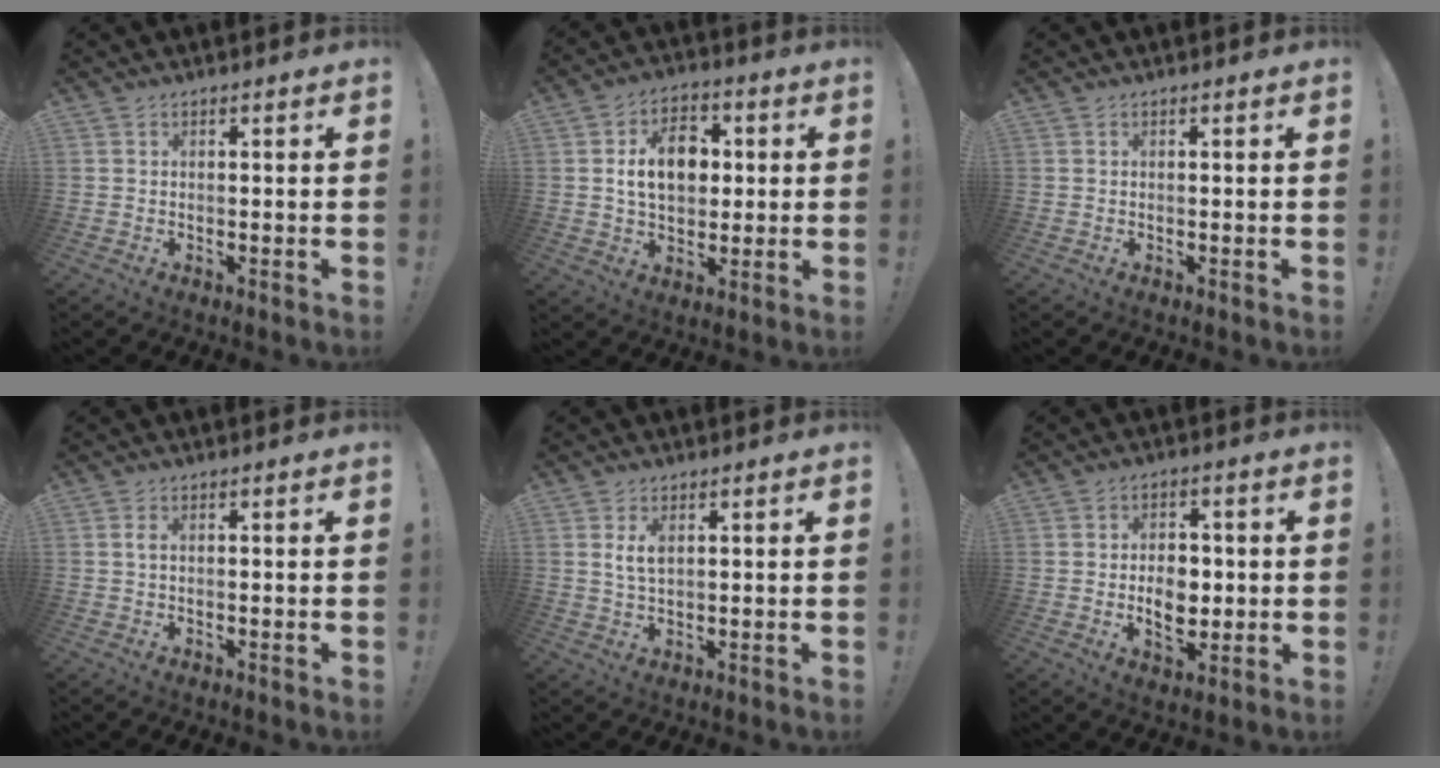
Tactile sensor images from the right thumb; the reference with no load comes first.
{"total": 12.6, "force": [1.7, 9.2, 8.5], "torque": [-0.118, 0.011, 0.033]}
{"total": 0.0}
{"total": 1.3, "force": [0.2, 0.3, 1.2], "torque": [-0.028, 0.003, 0.003]}
{"total": 3.8, "force": [1.2, 1.9, 3.1], "torque": [-0.052, -0.002, 0.019]}
{"total": 8.2, "force": [-0.6, 6.1, 5.5], "torque": [-0.068, 0.007, -0.011]}